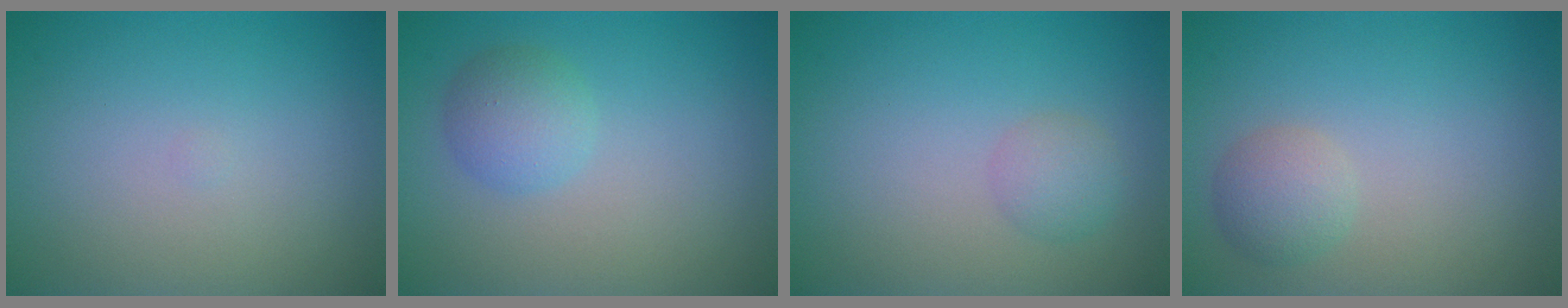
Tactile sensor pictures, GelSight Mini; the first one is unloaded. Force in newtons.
{"total": 2.6, "press": 2.6, "slide": 0.1}
{"total": 1.6, "press": 1.6, "slide": 0.1}
{"total": 2.1, "press": 2.1, "slide": 0.1}